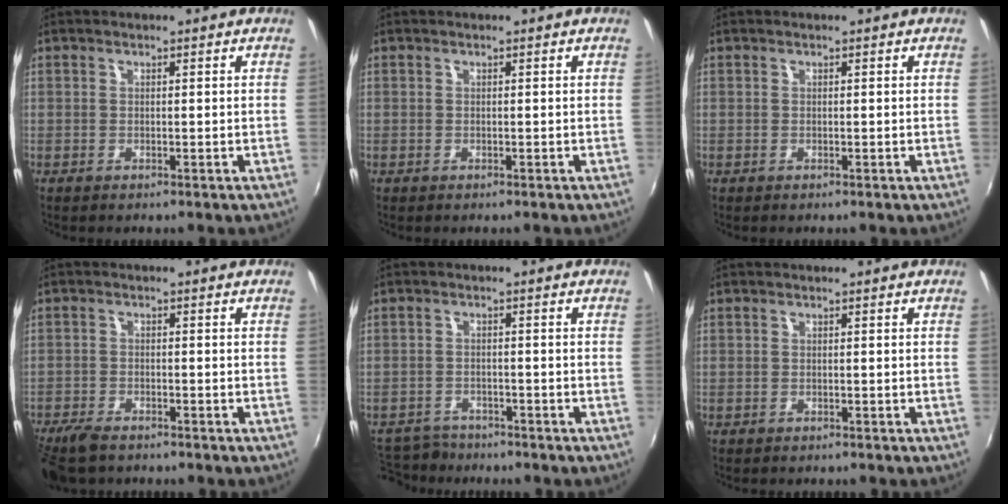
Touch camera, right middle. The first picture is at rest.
{"total": 1.0, "force": [0.4, -0.8, -0.3], "torque": [0.012, -0.003, 0.005]}
{"total": 0.0}
{"total": 6.8, "force": [-5.6, 2.3, 3.2], "torque": [-0.088, -0.023, -0.107]}
{"total": 7.8, "force": [-6.7, 3.5, 2.0], "torque": [-0.066, -0.006, -0.112]}
{"total": 0.7, "force": [-0.1, -0.6, -0.3], "torque": [0.007, -0.003, -0.001]}